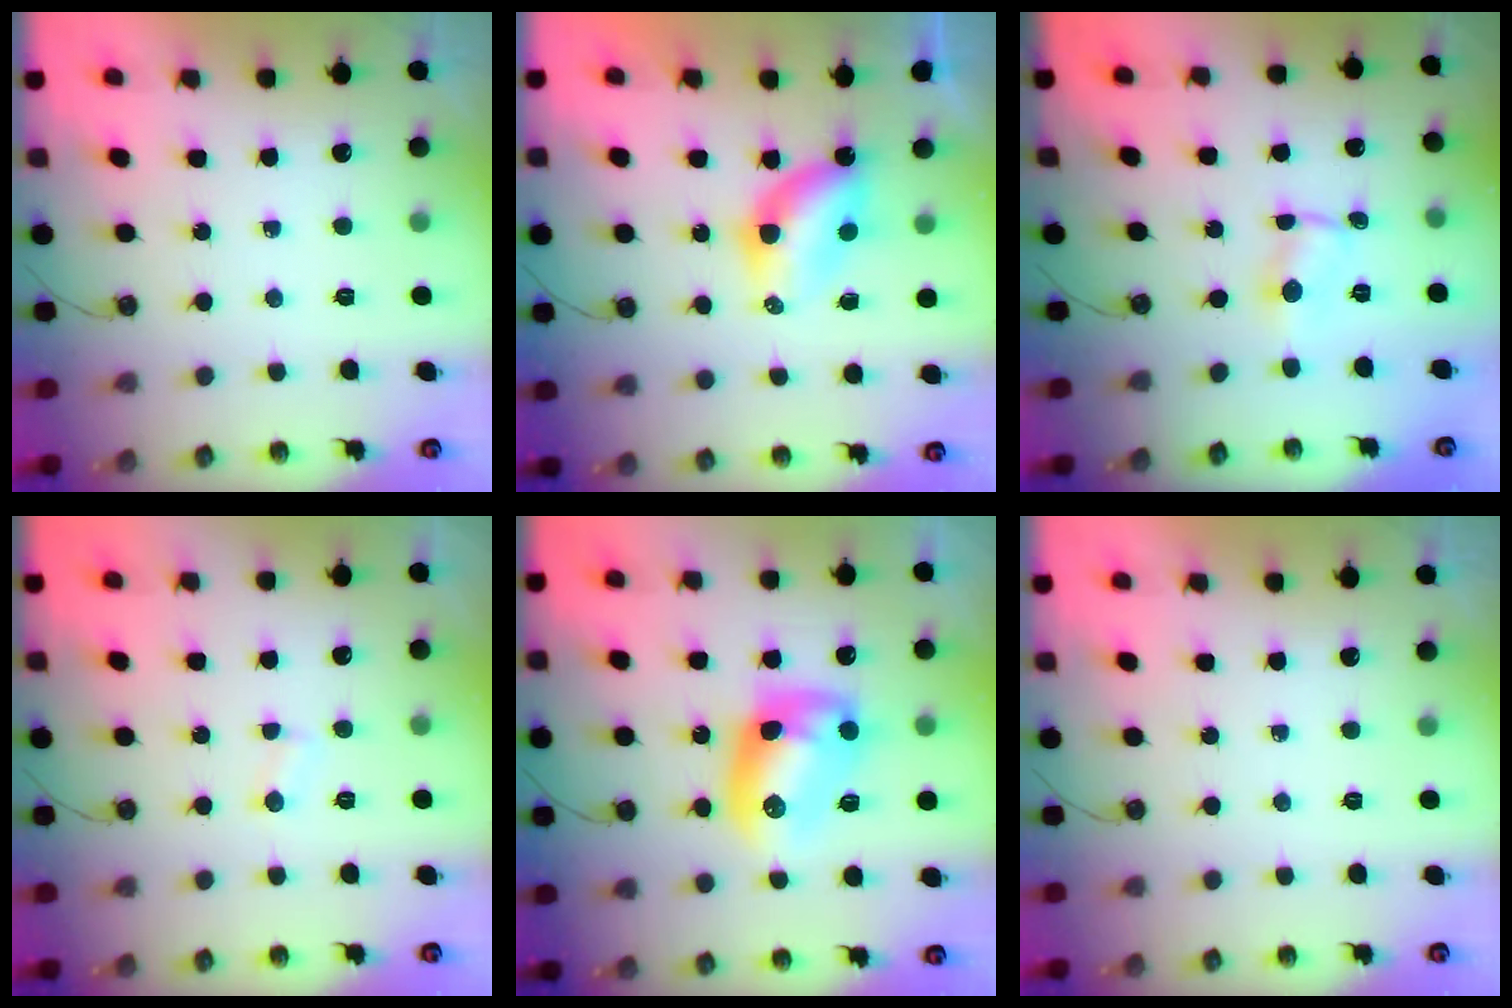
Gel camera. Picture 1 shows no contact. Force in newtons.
{"total": 7.4, "press": 7.3, "slide": 0.8}
{"total": 1.1, "press": 1.1, "slide": 0.2}
{"total": 1.8, "press": 1.8, "slide": 0.2}
{"total": 12.2, "press": 12.2, "slide": 0.7}
{"total": 0.0}